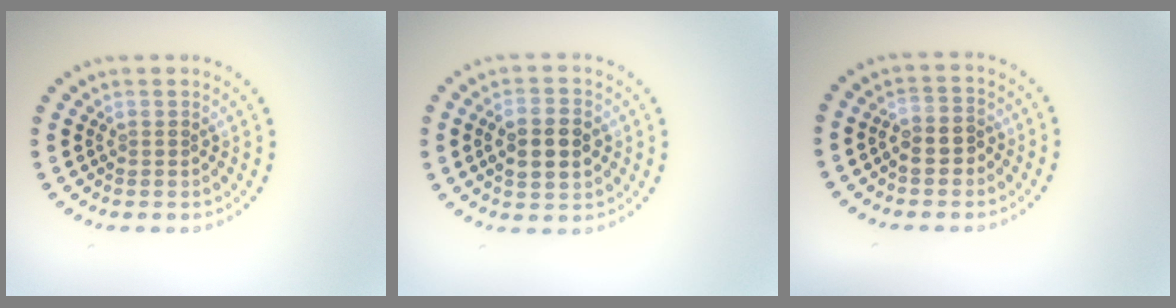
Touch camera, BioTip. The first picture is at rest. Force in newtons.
{"total": 3.9, "press": 3.9, "slide": 0.2}
{"total": 2.6, "press": 2.5, "slide": 0.7}